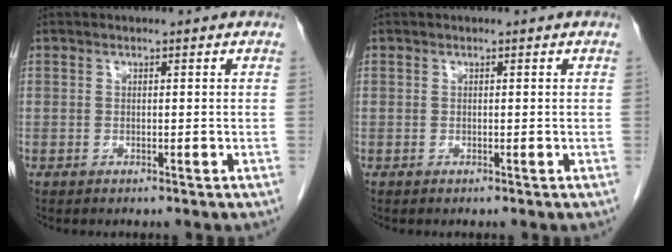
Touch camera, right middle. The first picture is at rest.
{"total": 0.0}